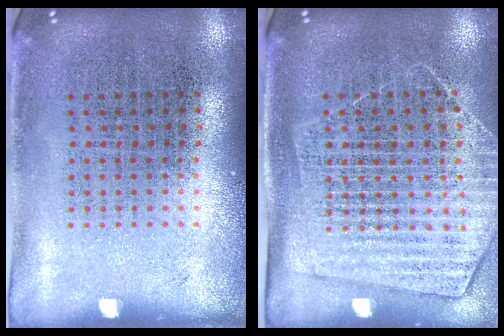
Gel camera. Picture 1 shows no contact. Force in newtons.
{"total": 1.6, "press": 1.4, "slide": 0.7}